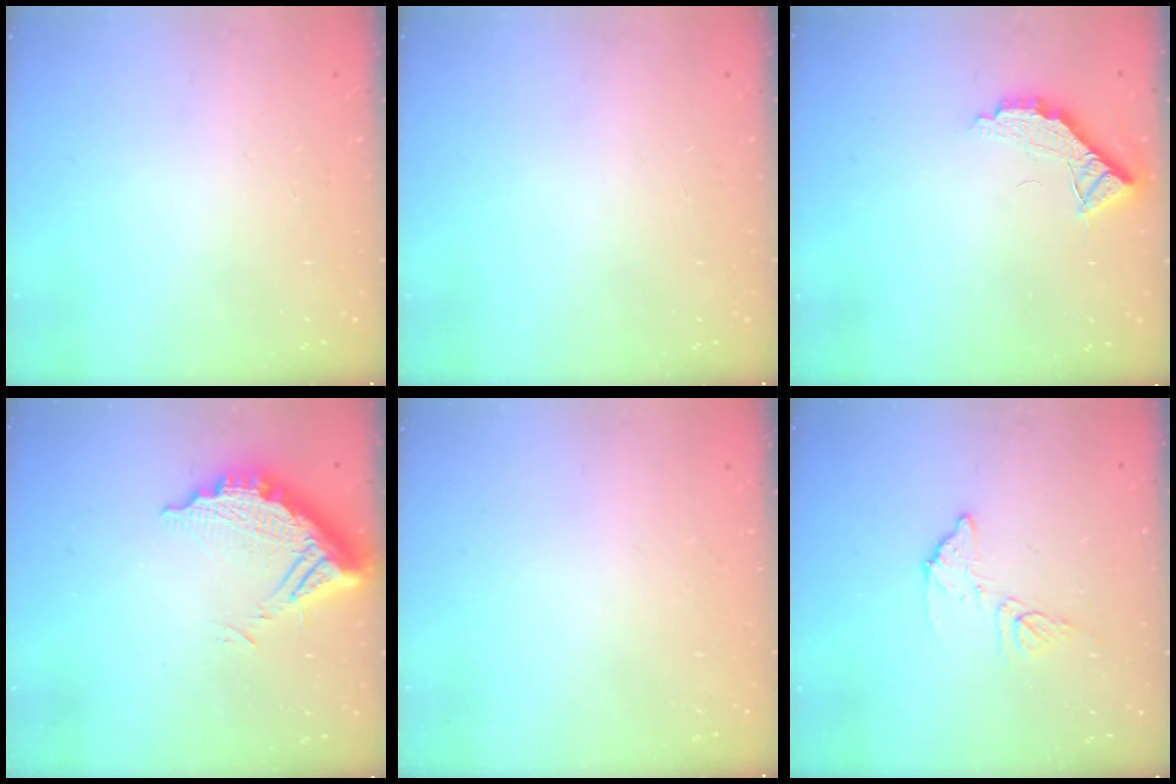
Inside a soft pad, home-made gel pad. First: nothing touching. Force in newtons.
{"total": 0.0}
{"total": 9.1, "press": 9.1, "slide": 0.8}
{"total": 13.1, "press": 13.1, "slide": 1.2}
{"total": 0.0}
{"total": 8.9, "press": 8.9, "slide": 0.5}